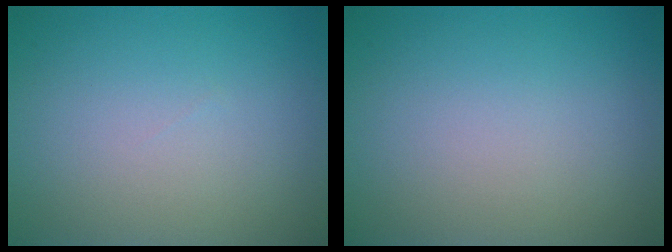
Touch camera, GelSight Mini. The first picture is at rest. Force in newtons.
{"total": 0.0}